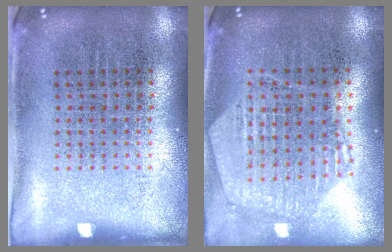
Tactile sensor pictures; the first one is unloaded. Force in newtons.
{"total": 1.1, "press": 1.1, "slide": 0.2}